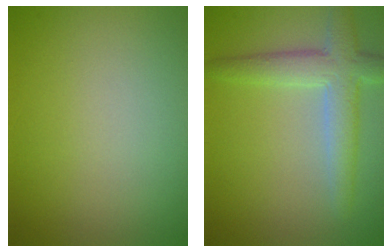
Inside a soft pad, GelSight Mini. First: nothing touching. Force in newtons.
{"total": 4.4, "press": 4.4, "slide": 0.3}